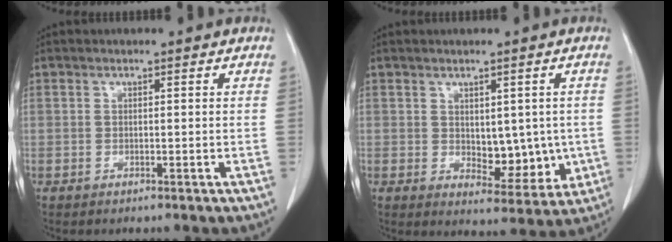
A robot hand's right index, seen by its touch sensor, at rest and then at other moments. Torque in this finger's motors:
{"motor_torque": [0.12, 0.03, 0.15, 0.01]}